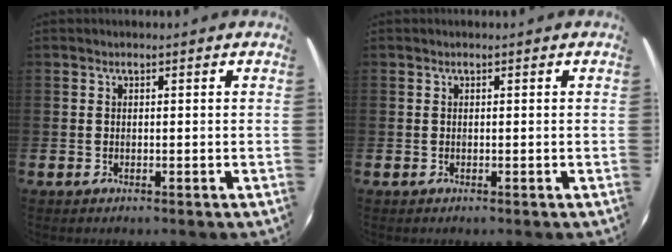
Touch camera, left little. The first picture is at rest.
{"total": 0.0}